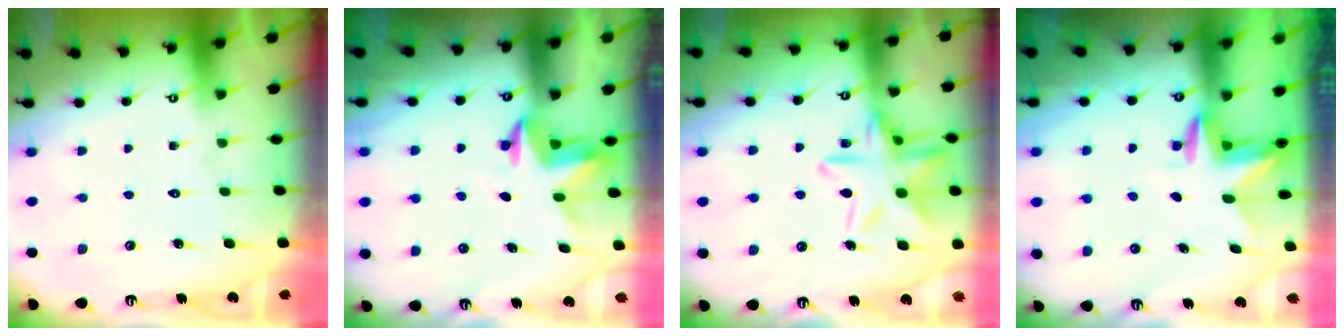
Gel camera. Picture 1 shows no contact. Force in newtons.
{"total": 3.4, "press": 3.4, "slide": 0.2}
{"total": 16.2, "press": 16.1, "slide": 1.3}
{"total": 3.0, "press": 3.0, "slide": 0.2}